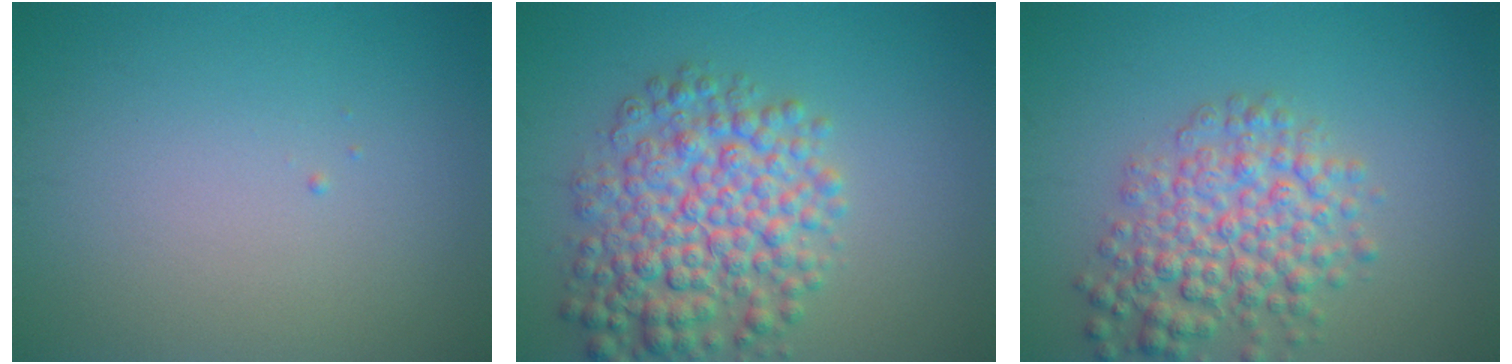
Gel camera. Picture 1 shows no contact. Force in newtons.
{"total": 7.3, "press": 7.3, "slide": 0.1}
{"total": 5.4, "press": 5.4, "slide": 0.2}